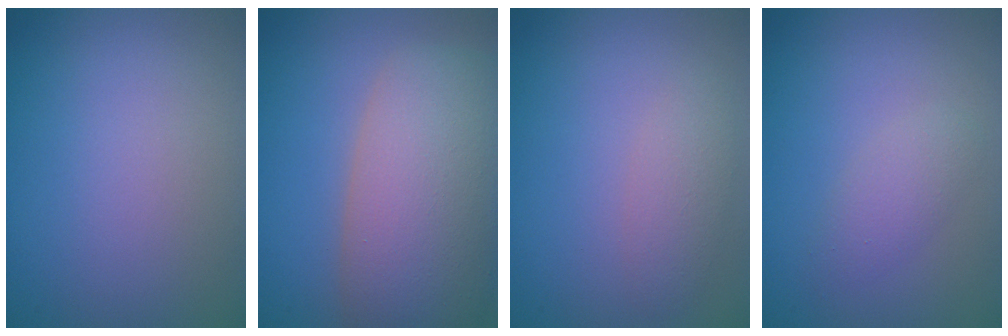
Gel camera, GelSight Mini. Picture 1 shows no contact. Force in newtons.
{"total": 10.6, "press": 10.6, "slide": 0.8}
{"total": 1.9, "press": 1.9, "slide": 0.0}
{"total": 1.9, "press": 1.9, "slide": 0.1}